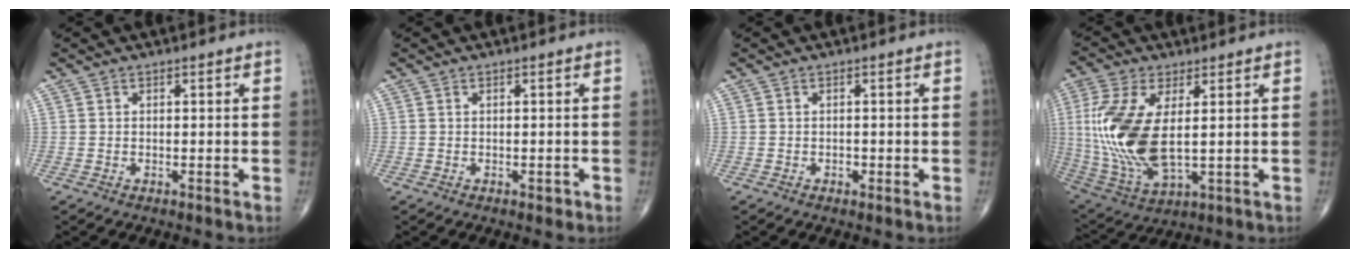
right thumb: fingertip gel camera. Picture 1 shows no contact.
{"total": 0.9, "force": [-0.3, 0.6, 0.6], "torque": [-0.006, 0.000, -0.004]}
{"total": 0.9, "force": [-0.3, 0.6, 0.5], "torque": [-0.007, 0.001, -0.006]}
{"total": 17.3, "force": [1.4, 7.9, 15.3], "torque": [-0.344, -0.016, 0.039]}